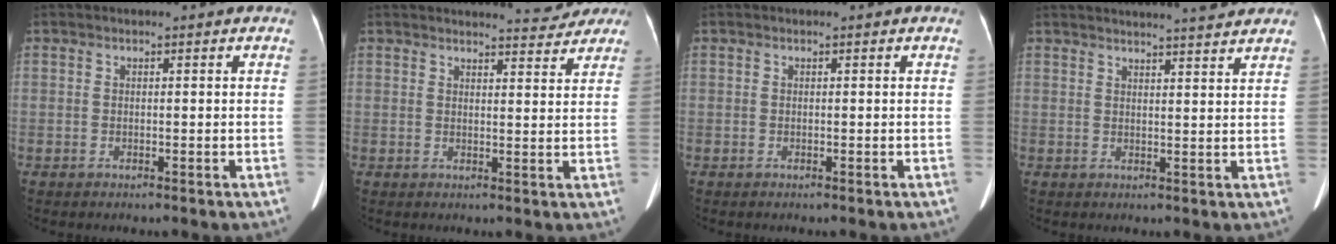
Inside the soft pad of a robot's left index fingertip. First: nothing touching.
{"total": 5.9, "force": [5.8, 1.0, 0.9], "torque": [-0.010, -0.002, 0.057]}
{"total": 0.0}
{"total": 12.5, "force": [11.5, 0.4, 4.7], "torque": [-0.067, 0.010, 0.138]}